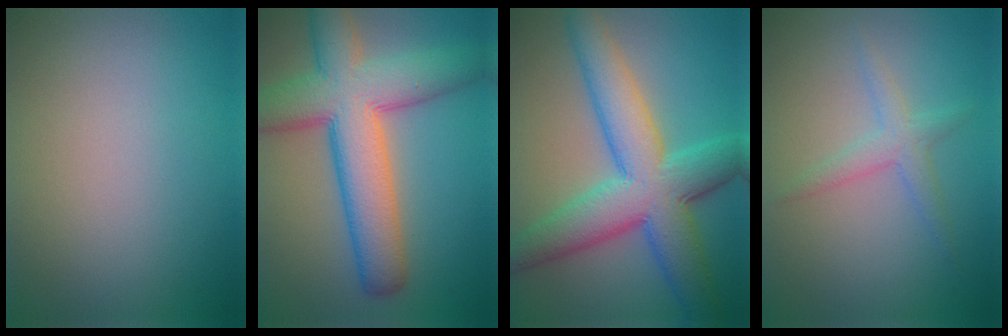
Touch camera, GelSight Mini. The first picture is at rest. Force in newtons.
{"total": 10.1, "press": 10.1, "slide": 0.3}
{"total": 9.7, "press": 9.7, "slide": 0.1}
{"total": 2.0, "press": 2.0, "slide": 0.1}